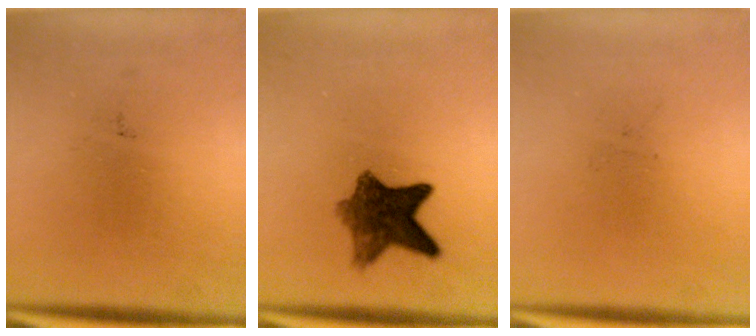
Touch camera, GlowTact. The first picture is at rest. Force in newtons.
{"total": 7.7}
{"total": 0.0}